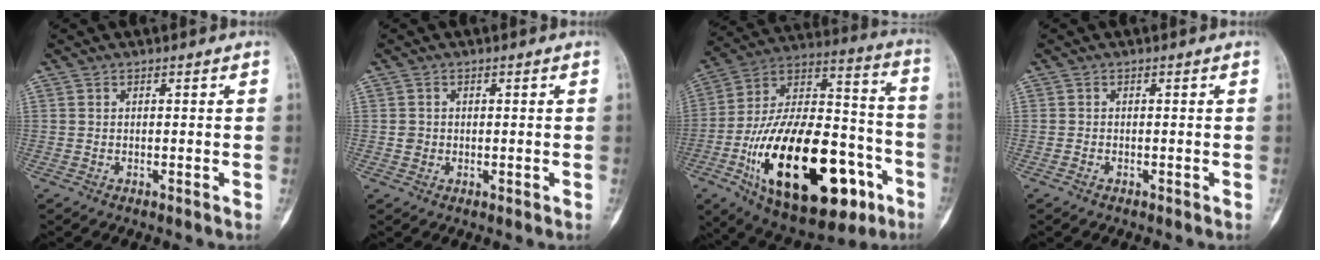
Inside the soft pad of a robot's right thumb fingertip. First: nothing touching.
{"total": 1.5, "force": [-0.1, 1.4, 0.4], "torque": [-0.004, 0.004, 0.000]}
{"total": 35.2, "force": [-13.1, 16.8, 28.0], "torque": [-0.476, 0.049, -0.194]}
{"total": 0.7, "force": [-0.5, 0.5, 0.3], "torque": [-0.009, 0.002, -0.011]}